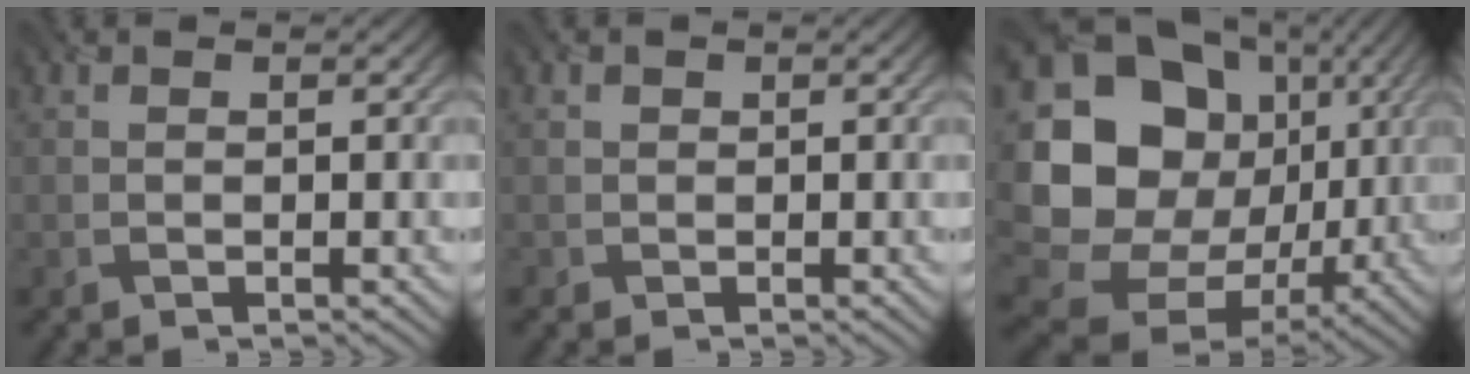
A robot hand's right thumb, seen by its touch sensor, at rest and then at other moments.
{"total": 1.3, "force": [0.1, 1.3, 0.1], "torque": [0.001, -0.004, -0.002]}
{"total": 21.3, "force": [1.8, 18.0, 11.1], "torque": [-0.278, -0.017, 0.047]}